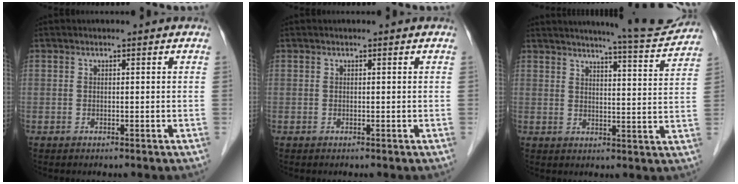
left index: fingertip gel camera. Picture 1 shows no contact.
{"total": 0.0}
{"total": 10.7, "force": [10.2, -0.3, 3.3], "torque": [-0.049, -0.018, 0.124]}